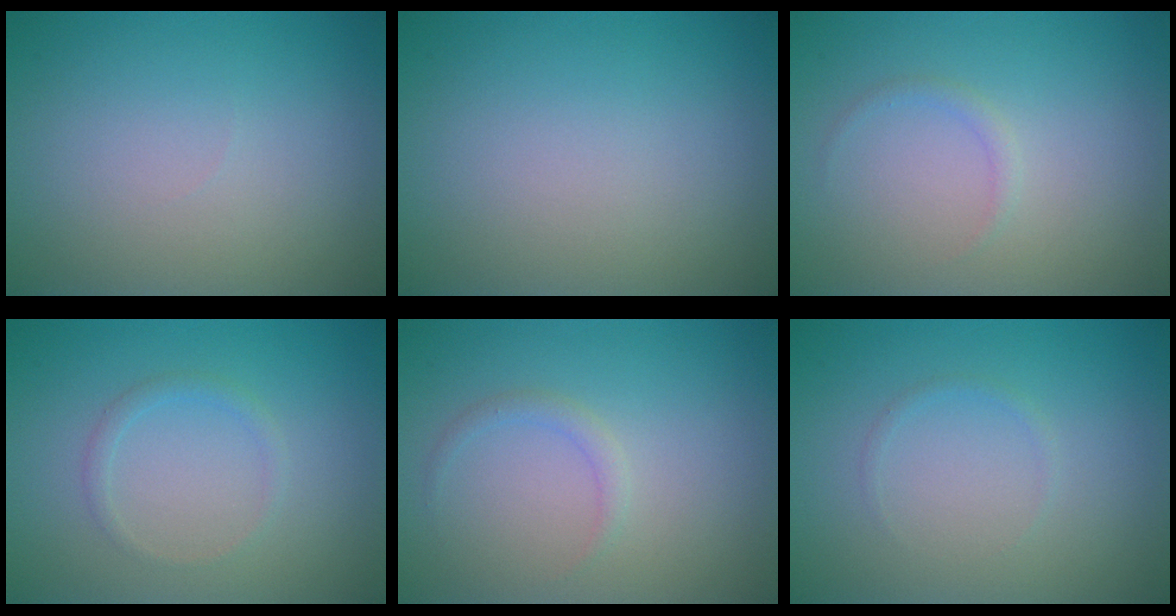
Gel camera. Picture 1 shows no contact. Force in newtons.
{"total": 0.0}
{"total": 0.8, "press": 0.8, "slide": 0.2}
{"total": 1.1, "press": 1.1, "slide": 0.1}
{"total": 1.1, "press": 1.1, "slide": 0.0}
{"total": 0.5, "press": 0.5, "slide": 0.0}